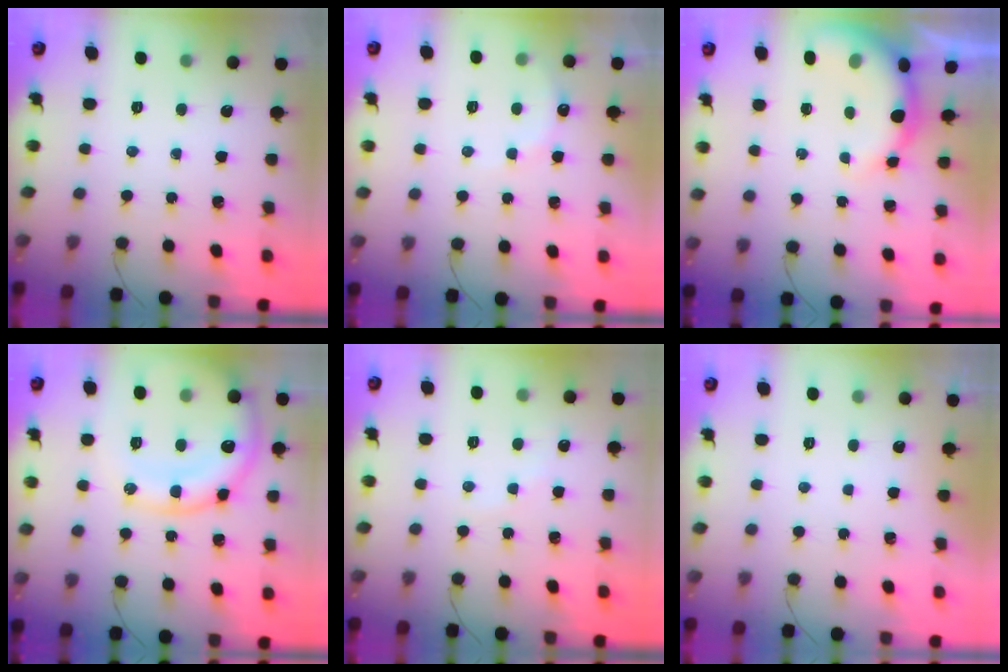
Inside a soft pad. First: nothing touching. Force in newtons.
{"total": 6.4, "press": 6.3, "slide": 1.2}
{"total": 8.3, "press": 8.2, "slide": 1.5}
{"total": 15.1, "press": 14.9, "slide": 2.4}
{"total": 3.1, "press": 2.9, "slide": 1.0}
{"total": 2.9, "press": 2.9, "slide": 0.1}